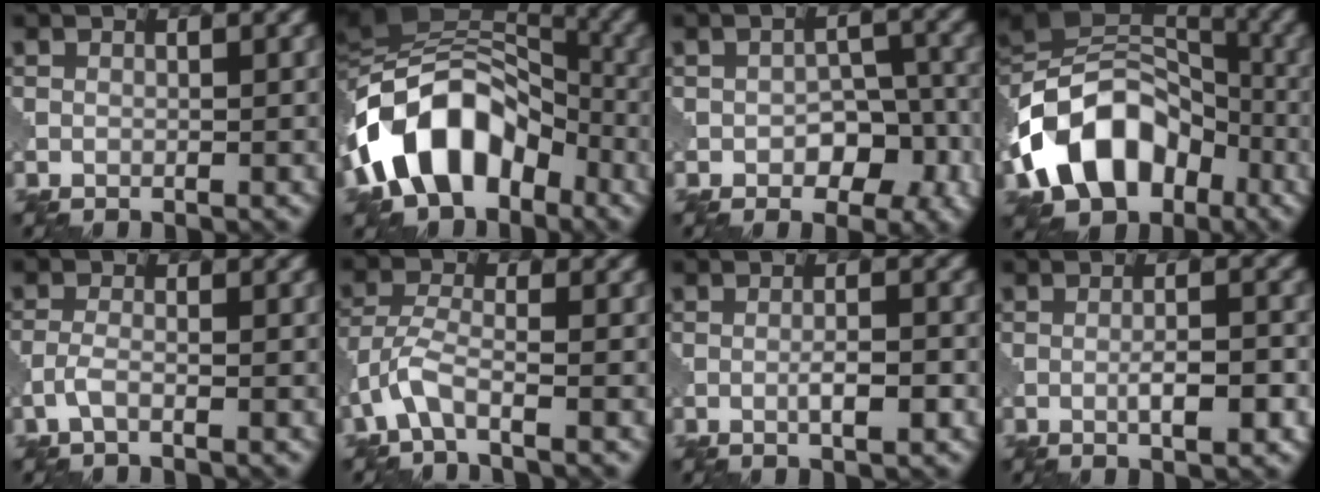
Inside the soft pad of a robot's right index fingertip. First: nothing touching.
{"total": 13.6, "force": [-5.5, 8.8, 8.8], "torque": [-0.149, 0.021, -0.115]}
{"total": 5.2, "force": [-1.9, 3.3, 3.5], "torque": [-0.037, 0.002, -0.030]}
{"total": 13.7, "force": [-5.4, 9.5, 8.3], "torque": [-0.156, 0.010, -0.113]}
{"total": 1.6, "force": [-1.0, 0.5, 1.2], "torque": [-0.030, 0.003, -0.027]}
{"total": 3.6, "force": [-2.2, 1.0, 2.7], "torque": [-0.065, 0.002, -0.059]}
{"total": 2.4, "force": [-0.8, 0.4, 2.3], "torque": [-0.037, 0.005, -0.015]}
{"total": 3.3, "force": [-1.1, 0.6, 3.0], "torque": [-0.049, 0.005, -0.018]}